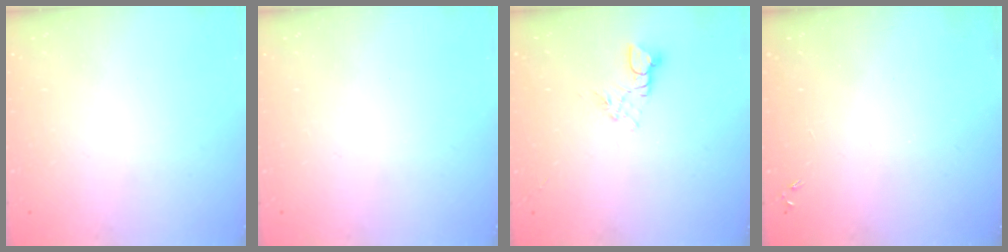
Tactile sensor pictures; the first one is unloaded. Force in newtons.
{"total": 0.0}
{"total": 3.8, "press": 3.8, "slide": 0.5}
{"total": 0.0}